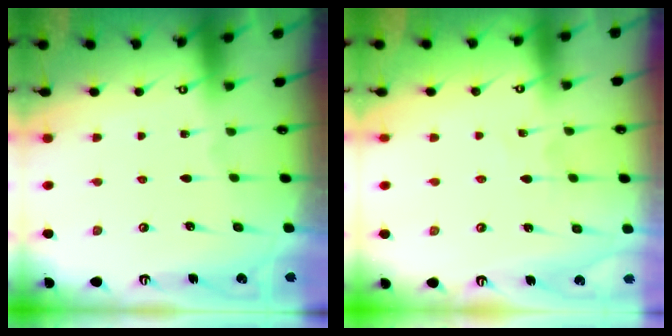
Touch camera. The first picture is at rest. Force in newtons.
{"total": 1.9, "press": 1.9, "slide": 0.2}